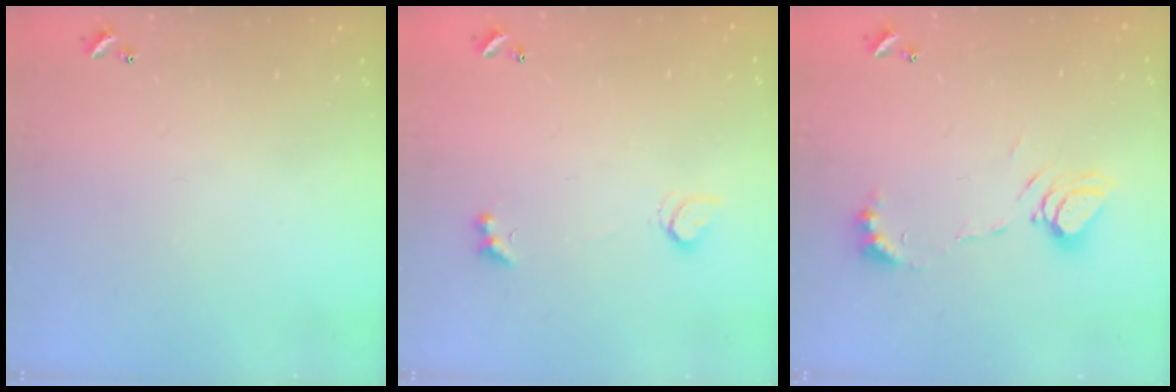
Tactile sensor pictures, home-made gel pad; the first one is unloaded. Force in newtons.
{"total": 2.7, "press": 2.4, "slide": 1.3}
{"total": 8.0, "press": 7.9, "slide": 0.9}